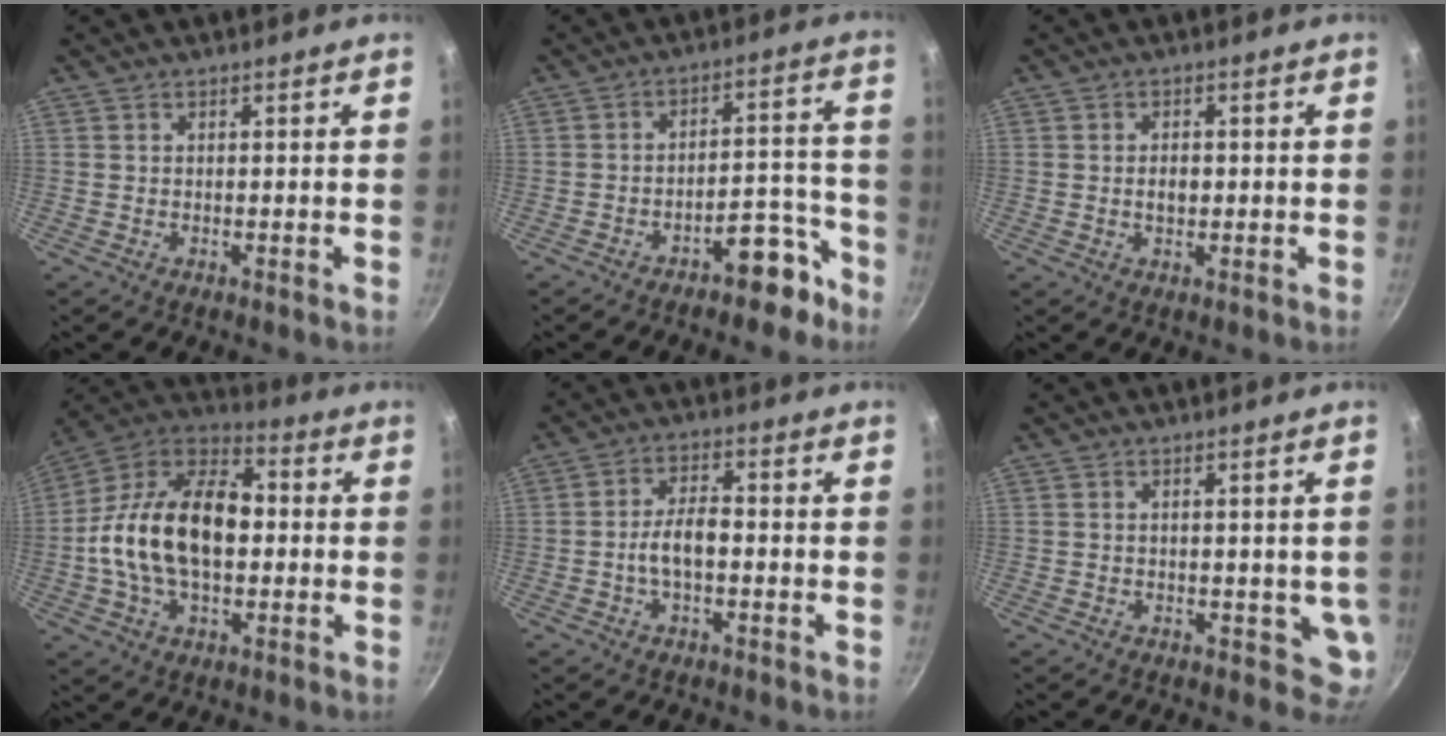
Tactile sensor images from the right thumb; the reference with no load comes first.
{"total": 8.7, "force": [-5.9, 3.8, 5.1], "torque": [-0.029, 0.076, -0.073]}
{"total": 2.7, "force": [-0.1, 1.8, 2.1], "torque": [-0.025, 0.004, -0.003]}
{"total": 21.4, "force": [-0.6, 13.2, 16.8], "torque": [-0.277, 0.038, -0.029]}
{"total": 5.9, "force": [-1.3, 2.8, 5.0], "torque": [-0.085, 0.028, -0.030]}
{"total": 3.5, "force": [0.2, 2.5, 2.4], "torque": [-0.020, -0.017, 0.002]}